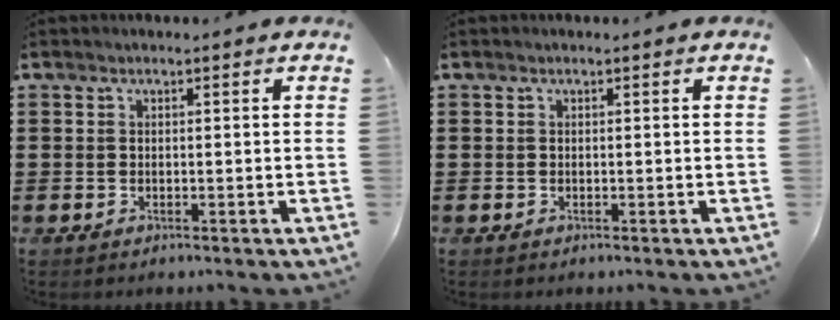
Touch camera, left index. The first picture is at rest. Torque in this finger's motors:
{"motor_torque": [0.00, 0.00, 0.00, -0.01]}